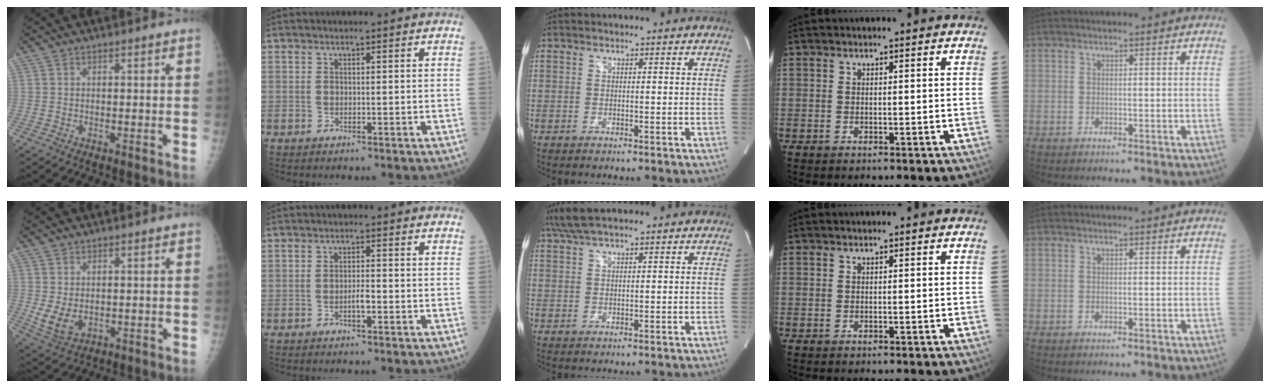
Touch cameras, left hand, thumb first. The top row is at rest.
{"thumb": {"total": 5.0, "force": [0.1, 3.4, 3.7], "torque": [-0.064, -0.015, 0.015]}, "index": {"total": 1.7, "force": [-0.9, 0.3, 1.4], "torque": [-0.023, -0.001, -0.018]}, "middle": {"total": 5.8, "force": [4.7, 0.7, 3.4], "torque": [-0.070, 0.034, 0.088]}}